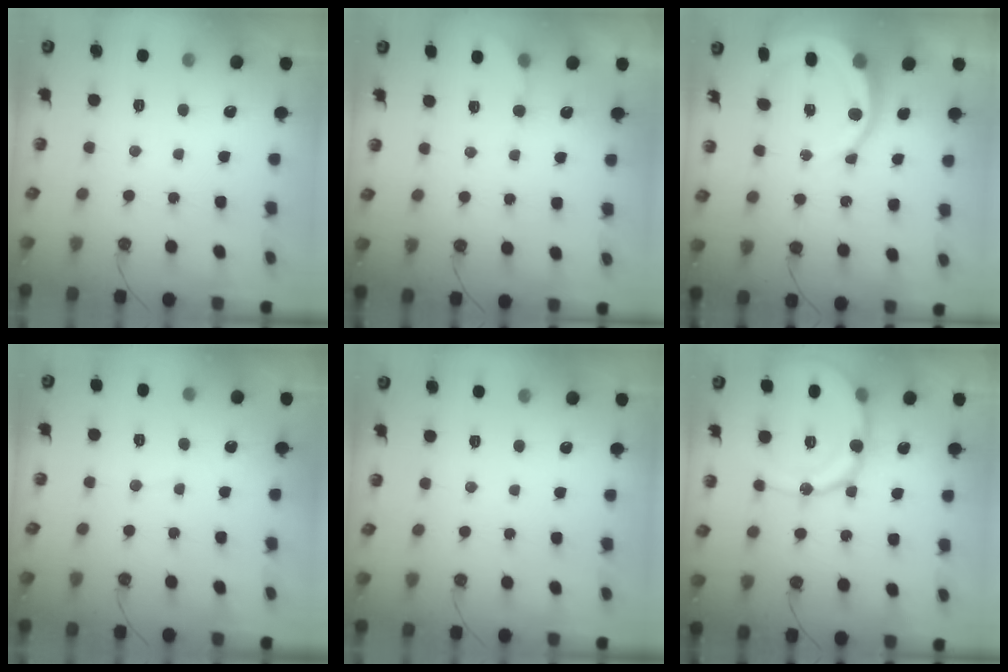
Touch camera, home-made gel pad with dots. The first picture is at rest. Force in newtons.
{"total": 3.2, "press": 2.9, "slide": 1.4}
{"total": 11.0, "press": 10.9, "slide": 2.0}
{"total": 2.5, "press": 2.5, "slide": 0.4}
{"total": 0.0}
{"total": 19.2, "press": 18.9, "slide": 3.4}